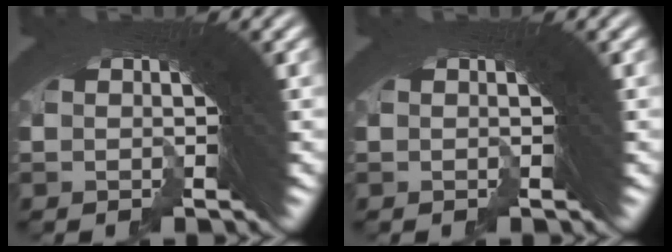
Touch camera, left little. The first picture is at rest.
{"total": 0.0}